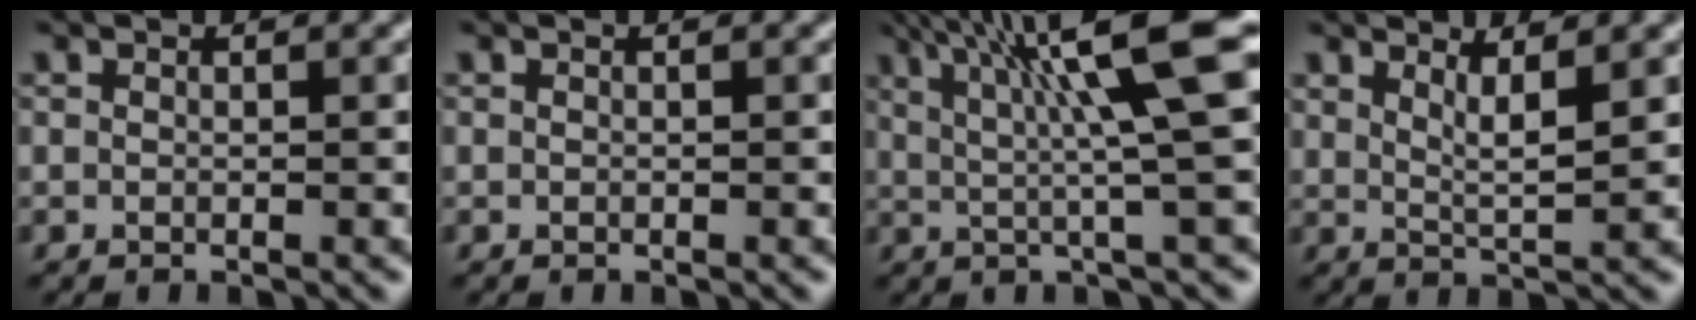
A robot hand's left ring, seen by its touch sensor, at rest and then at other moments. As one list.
[{"total": 0.0}, {"total": 9.7, "force": [3.3, 1.2, 9.0], "torque": [-0.124, 0.011, 0.054]}, {"total": 2.2, "force": [1.4, 0.5, 1.7], "torque": [-0.025, -0.009, 0.026]}]